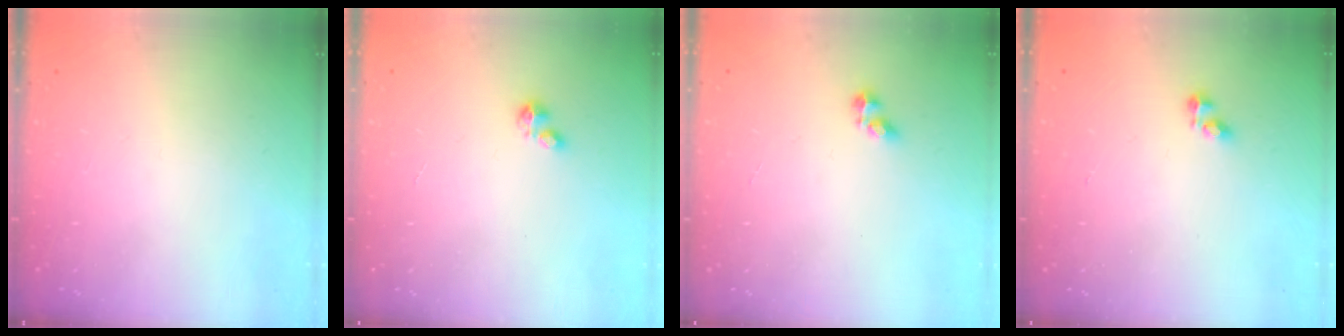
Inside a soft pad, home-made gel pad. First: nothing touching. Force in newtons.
{"total": 2.0, "press": 2.0, "slide": 0.2}
{"total": 4.4, "press": 4.3, "slide": 0.9}
{"total": 2.8, "press": 2.8, "slide": 0.3}